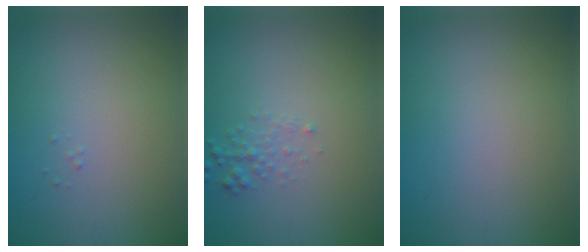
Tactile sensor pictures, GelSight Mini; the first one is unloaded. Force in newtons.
{"total": 1.2, "press": 1.2, "slide": 0.0}
{"total": 0.0}